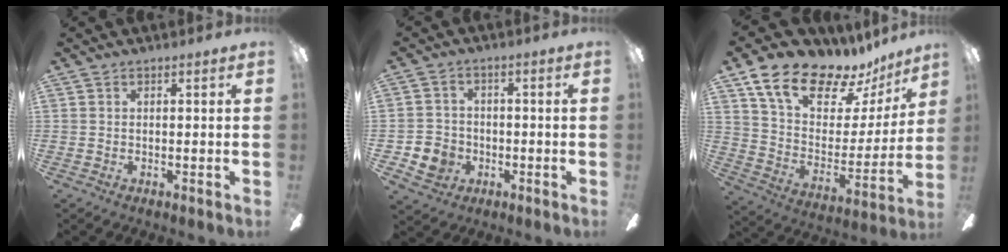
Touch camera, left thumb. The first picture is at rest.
{"total": 5.8, "force": [-1.9, 5.2, 1.5], "torque": [-0.041, 0.013, -0.036]}
{"total": 18.2, "force": [13.5, 8.4, 8.7], "torque": [-0.145, -0.098, 0.236]}